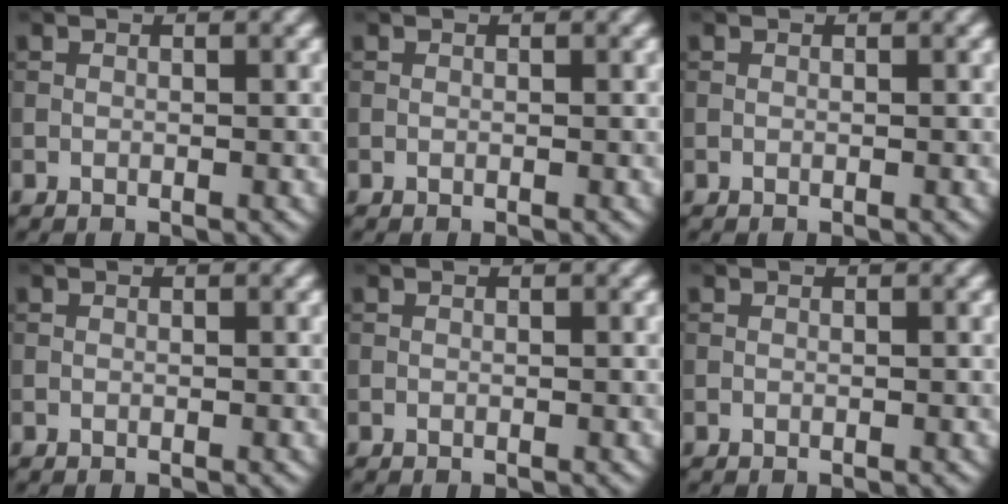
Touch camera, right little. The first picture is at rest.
{"total": 0.0}
{"total": 0.0}
{"total": 0.0}
{"total": 0.0}
{"total": 0.0}